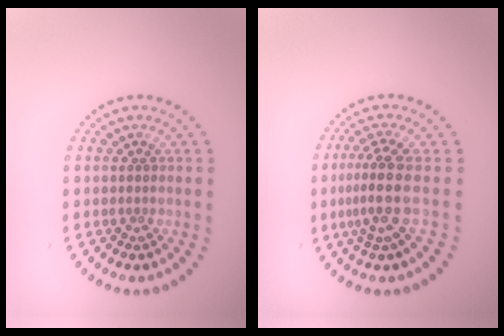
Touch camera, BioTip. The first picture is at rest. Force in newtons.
{"total": 3.5, "press": 2.6, "slide": 2.3}